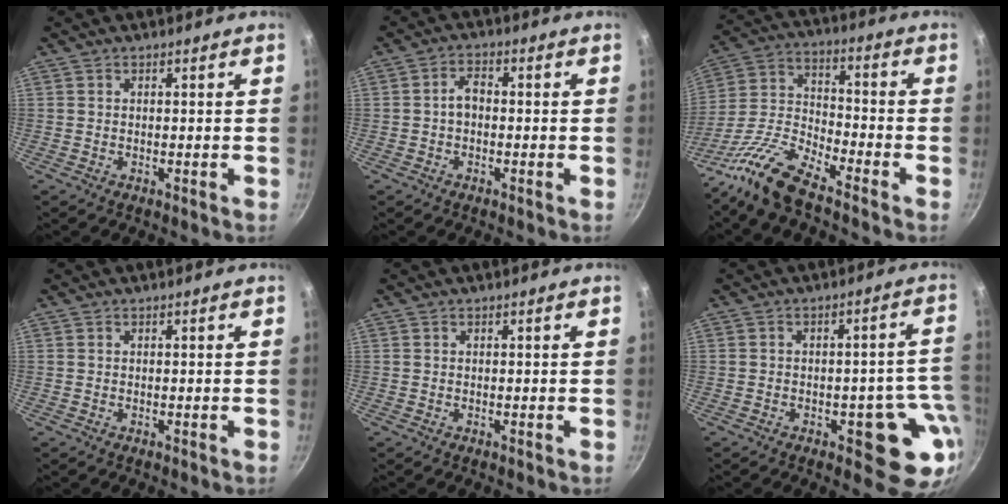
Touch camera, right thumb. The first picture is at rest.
{"total": 3.3, "force": [-0.5, 2.2, 2.4], "torque": [-0.035, 0.016, -0.013]}
{"total": 12.6, "force": [-9.9, 3.6, 7.0], "torque": [-0.144, 0.075, -0.216]}
{"total": 0.0}
{"total": 0.0}
{"total": 11.8, "force": [-4.0, 6.0, 9.4], "torque": [-0.039, 0.026, -0.047]}